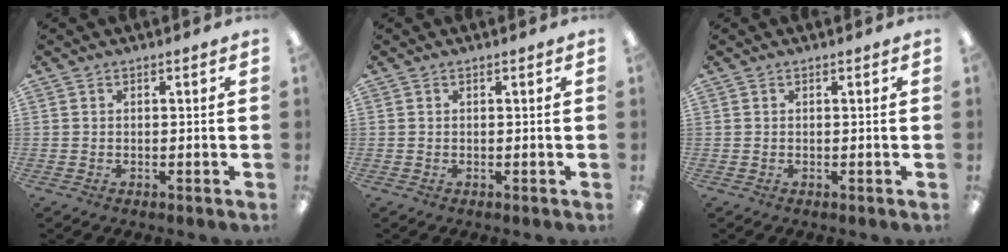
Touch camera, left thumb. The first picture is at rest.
{"total": 0.0}
{"total": 0.0}